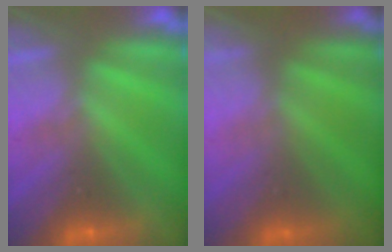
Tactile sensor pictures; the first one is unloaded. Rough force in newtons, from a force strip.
{"total": 2.9}